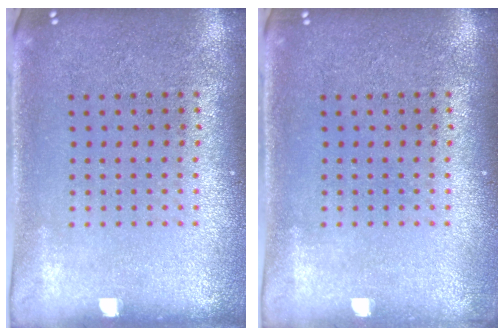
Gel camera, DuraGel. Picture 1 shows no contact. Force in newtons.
{"total": 0.5, "press": 0.5, "slide": 0.2}